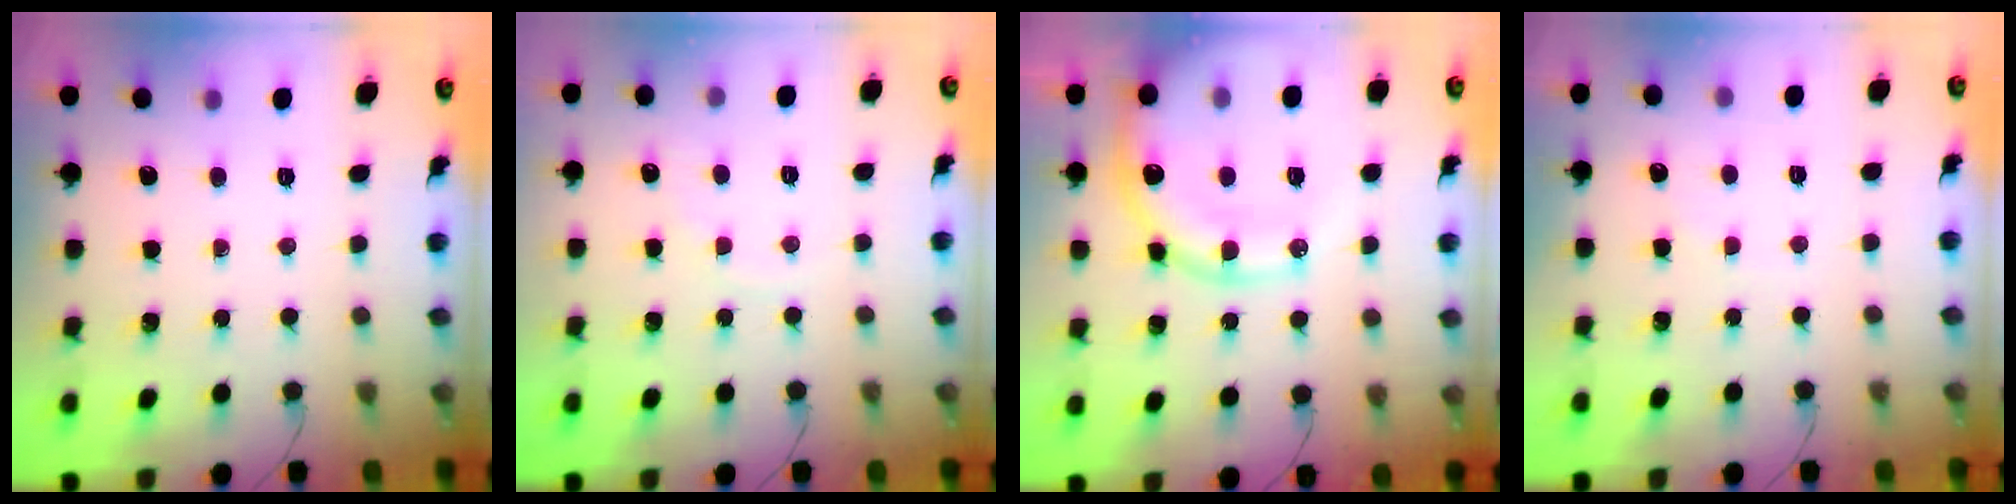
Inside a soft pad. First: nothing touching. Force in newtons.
{"total": 4.0, "press": 3.8, "slide": 1.4}
{"total": 19.2, "press": 18.8, "slide": 3.6}
{"total": 2.7, "press": 2.6, "slide": 0.5}